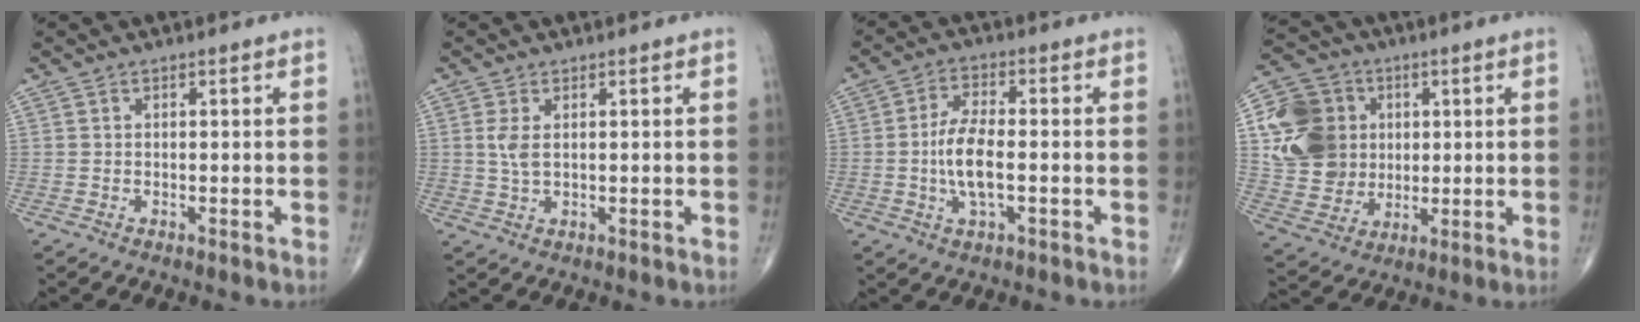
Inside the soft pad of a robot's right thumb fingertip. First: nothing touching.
{"total": 3.0, "force": [0.7, 1.3, 2.5], "torque": [-0.058, -0.001, 0.021]}
{"total": 7.9, "force": [-1.2, 3.0, 7.2], "torque": [-0.147, 0.011, -0.024]}
{"total": 15.4, "force": [2.5, 13.2, 7.6], "torque": [-0.122, 0.002, 0.051]}